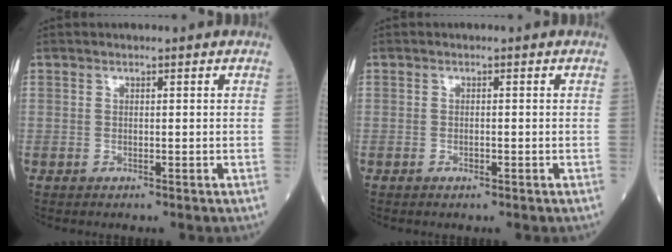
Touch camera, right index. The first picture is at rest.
{"total": 0.8, "force": [-0.4, 0.2, 0.6], "torque": [-0.014, 0.000, -0.006]}